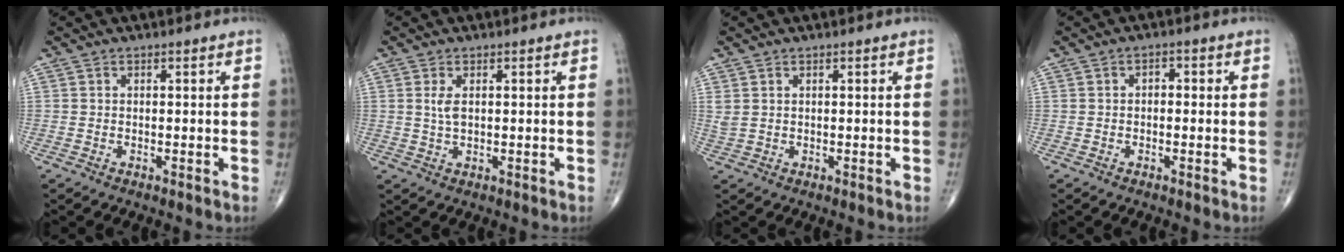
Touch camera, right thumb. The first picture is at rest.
{"total": 2.4, "force": [0.6, 1.0, 2.1], "torque": [-0.044, -0.002, 0.014]}
{"total": 1.5, "force": [0.6, 0.9, 1.0], "torque": [-0.028, 0.005, 0.020]}
{"total": 1.5, "force": [-0.1, 1.0, 1.1], "torque": [-0.006, 0.006, -0.008]}